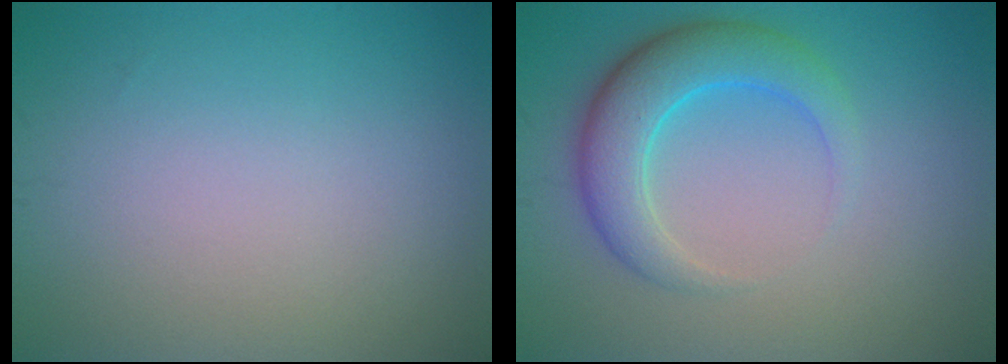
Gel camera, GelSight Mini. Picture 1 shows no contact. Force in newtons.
{"total": 5.0, "press": 5.0, "slide": 0.2}